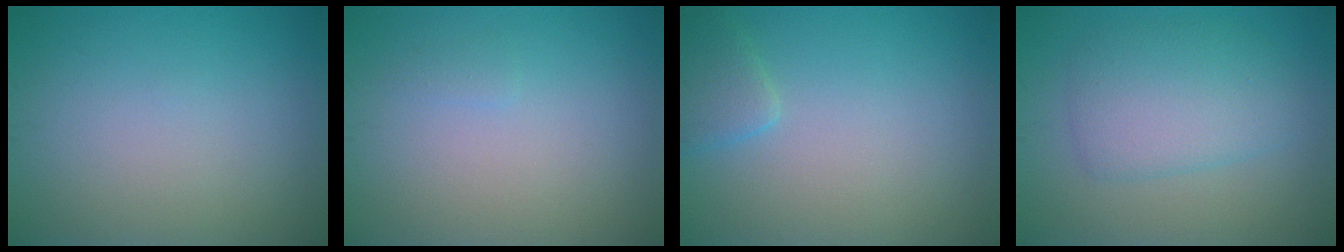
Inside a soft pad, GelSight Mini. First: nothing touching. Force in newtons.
{"total": 0.6, "press": 0.5, "slide": 0.1}
{"total": 1.9, "press": 1.9, "slide": 0.1}
{"total": 4.3, "press": 4.3, "slide": 0.1}